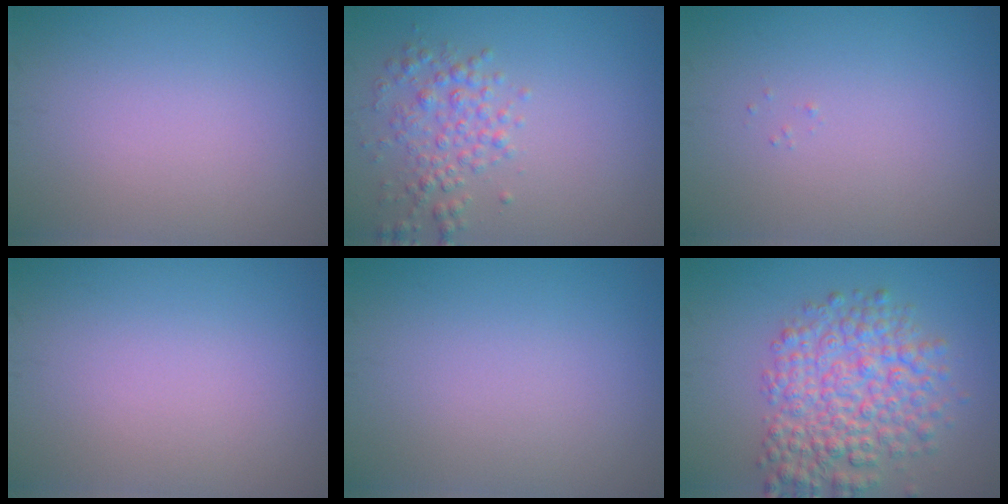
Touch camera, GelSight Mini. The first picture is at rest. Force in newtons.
{"total": 2.8, "press": 2.8, "slide": 0.1}
{"total": 0.0}
{"total": 0.0}
{"total": 0.0}
{"total": 6.8, "press": 6.8, "slide": 0.3}